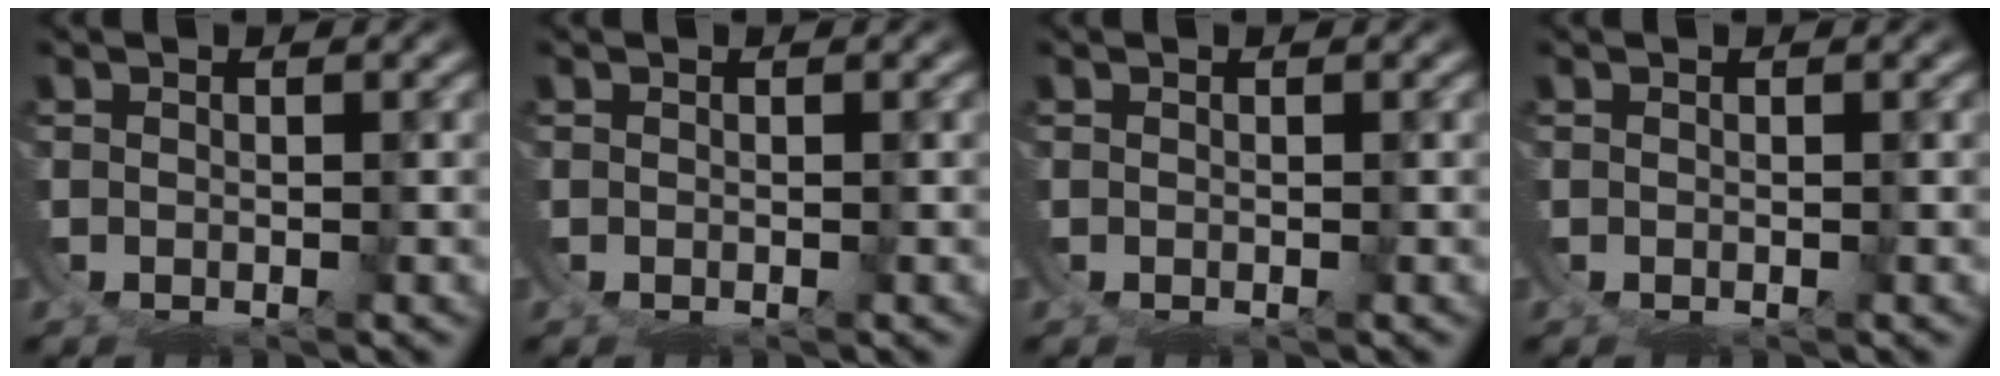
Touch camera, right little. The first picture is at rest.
{"total": 0.0}
{"total": 0.0}
{"total": 0.0}